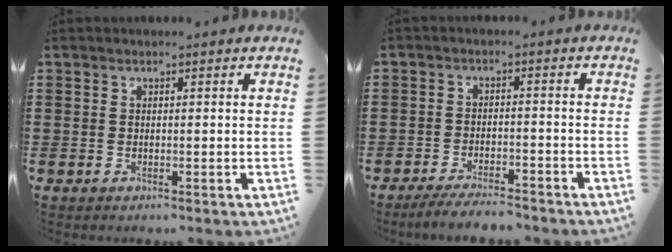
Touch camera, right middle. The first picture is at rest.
{"total": 4.0, "force": [-3.8, 0.4, 0.9], "torque": [-0.015, 0.003, -0.077]}